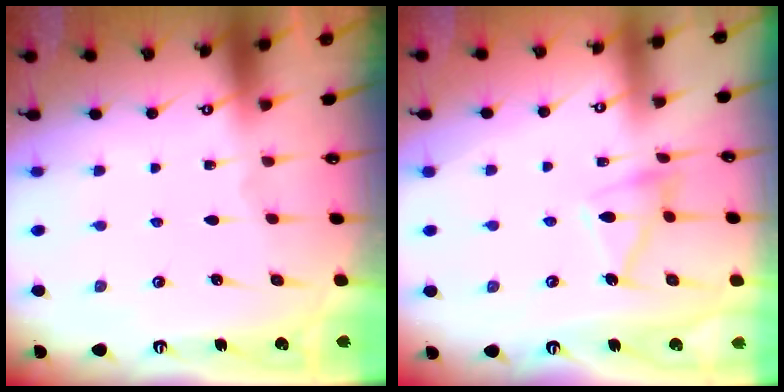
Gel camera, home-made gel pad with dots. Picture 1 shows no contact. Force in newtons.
{"total": 11.0, "press": 11.0, "slide": 0.8}